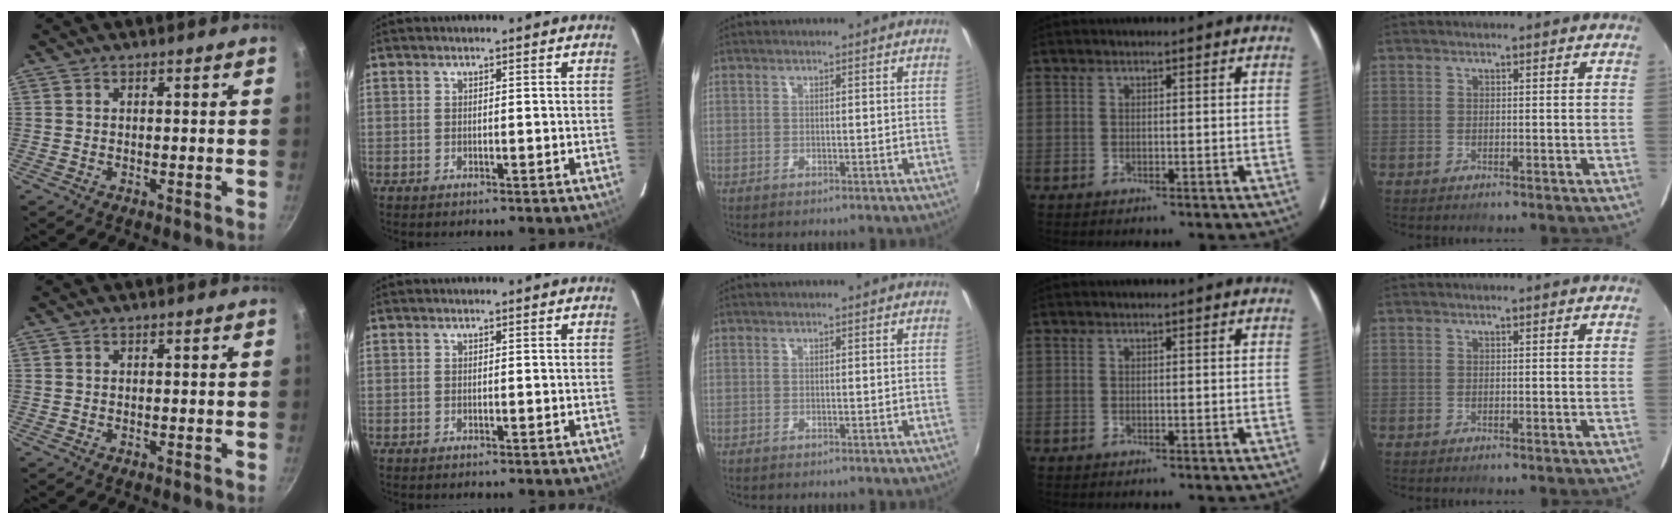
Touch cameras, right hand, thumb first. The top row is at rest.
{}